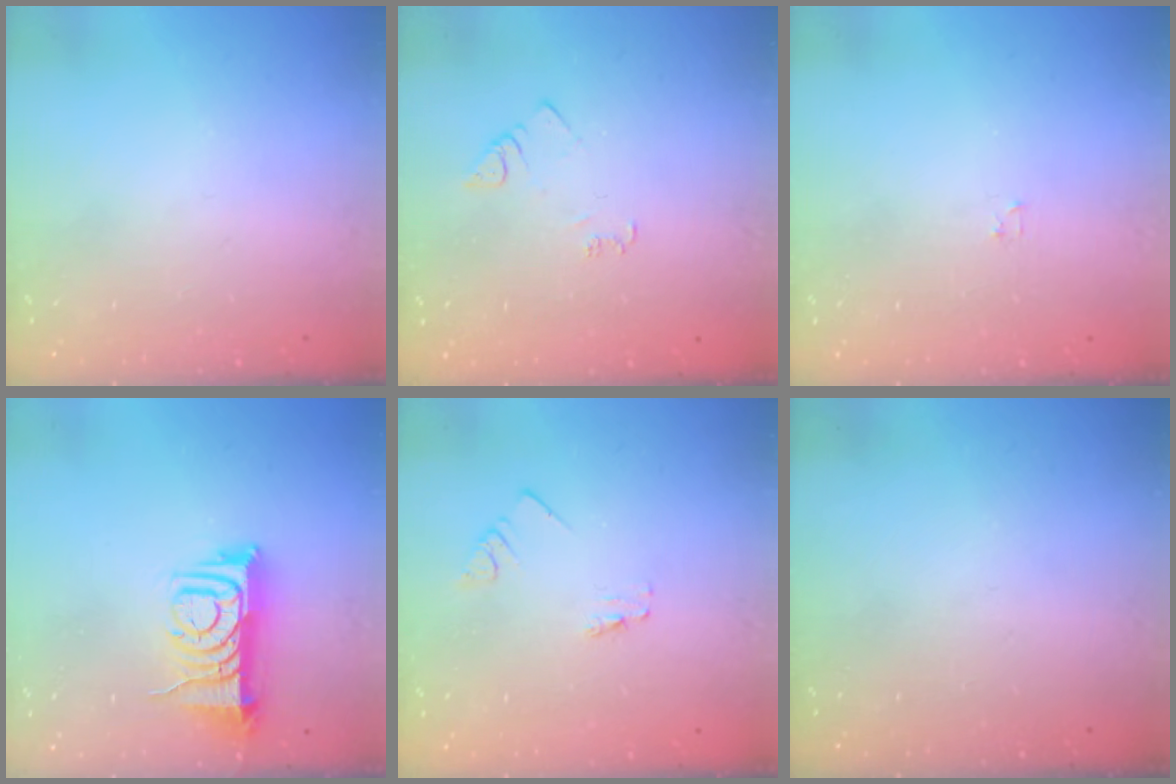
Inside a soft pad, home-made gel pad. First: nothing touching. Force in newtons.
{"total": 3.8, "press": 3.7, "slide": 0.5}
{"total": 1.2, "press": 1.2, "slide": 0.2}
{"total": 9.5, "press": 9.5, "slide": 0.7}
{"total": 0.0}
{"total": 0.0}